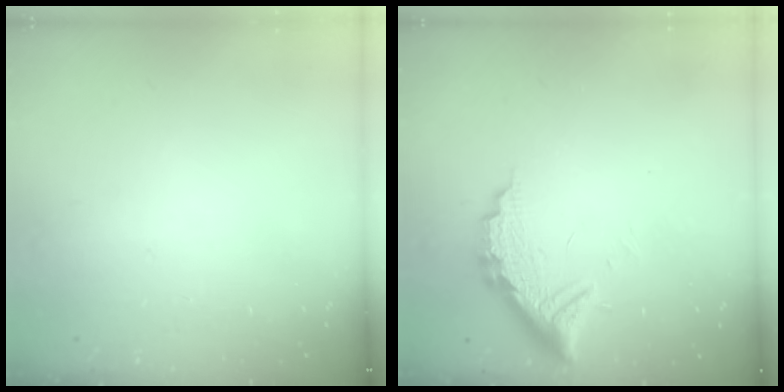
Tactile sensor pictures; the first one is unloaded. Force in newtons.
{"total": 11.9, "press": 11.9, "slide": 0.7}